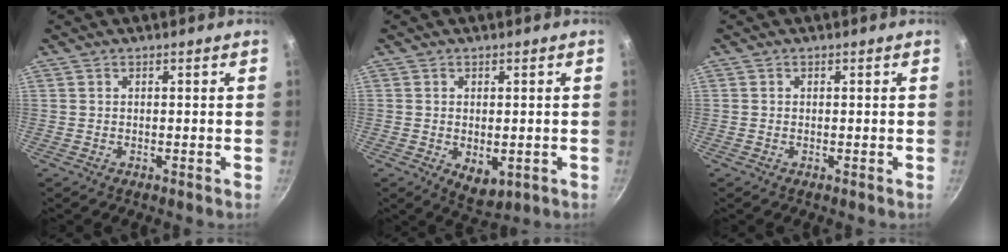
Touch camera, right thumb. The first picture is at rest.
{"total": 5.5, "force": [-1.0, 3.4, 4.2], "torque": [-0.054, -0.011, -0.005]}
{"total": 0.0}